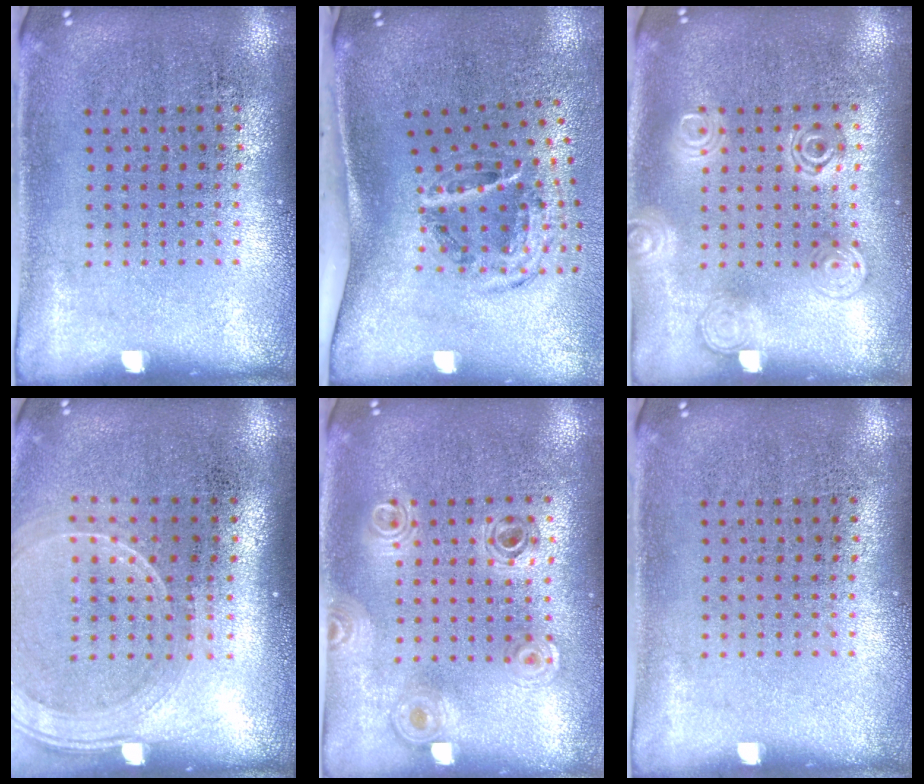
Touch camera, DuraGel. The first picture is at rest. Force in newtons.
{"total": 1.9, "press": 1.1, "slide": 1.6}
{"total": 1.3, "press": 1.3, "slide": 0.1}
{"total": 1.7, "press": 1.5, "slide": 0.8}
{"total": 0.8, "press": 0.8, "slide": 0.1}
{"total": 0.0}